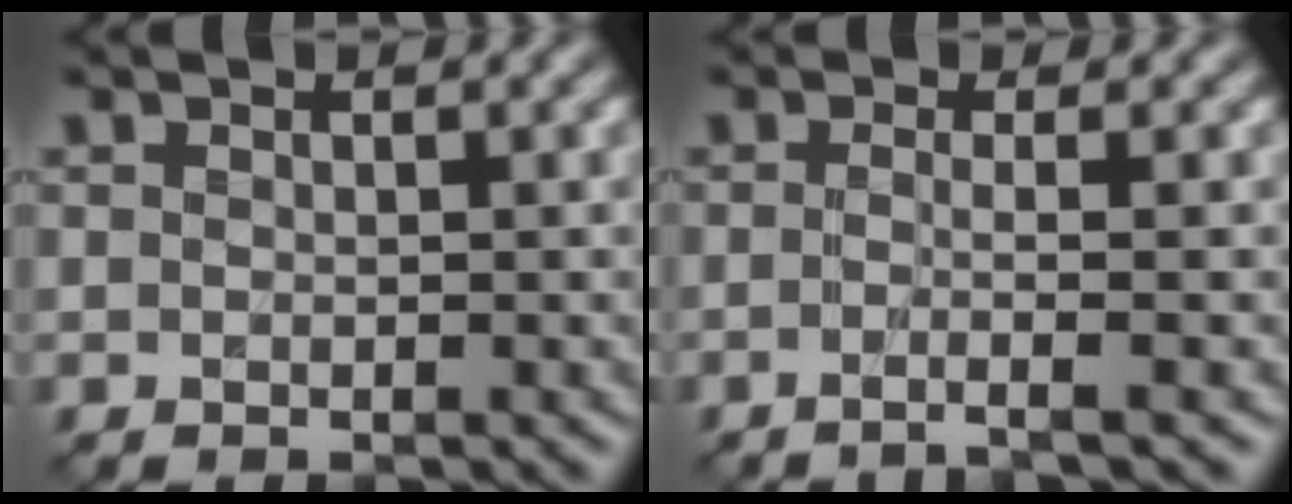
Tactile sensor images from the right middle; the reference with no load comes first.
{"total": 2.5, "force": [-0.7, 0.7, 2.3], "torque": [-0.022, -0.012, -0.028]}